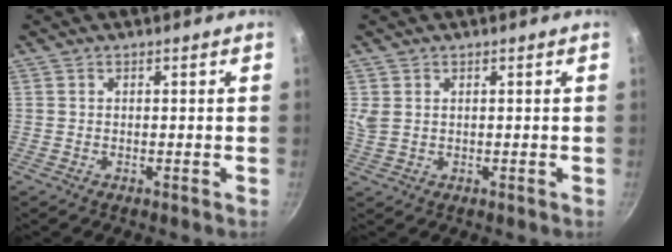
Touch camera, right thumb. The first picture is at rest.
{"total": 2.1, "force": [0.7, 1.4, 1.4], "torque": [-0.037, 0.003, 0.020]}